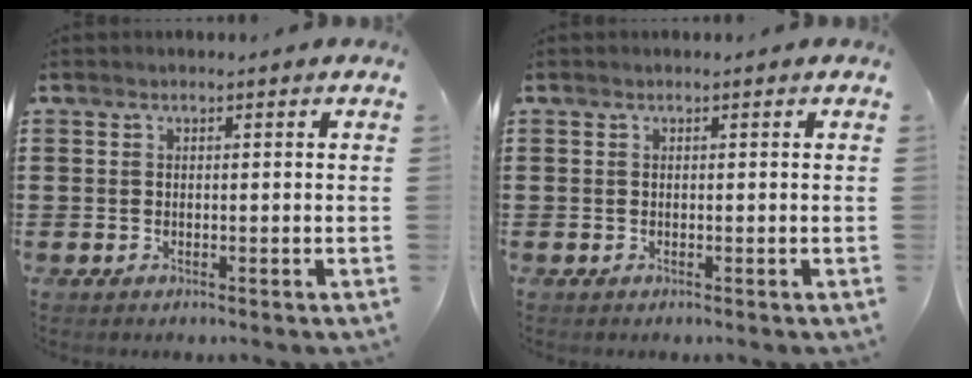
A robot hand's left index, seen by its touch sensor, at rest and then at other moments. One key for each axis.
{"total": 0.0}